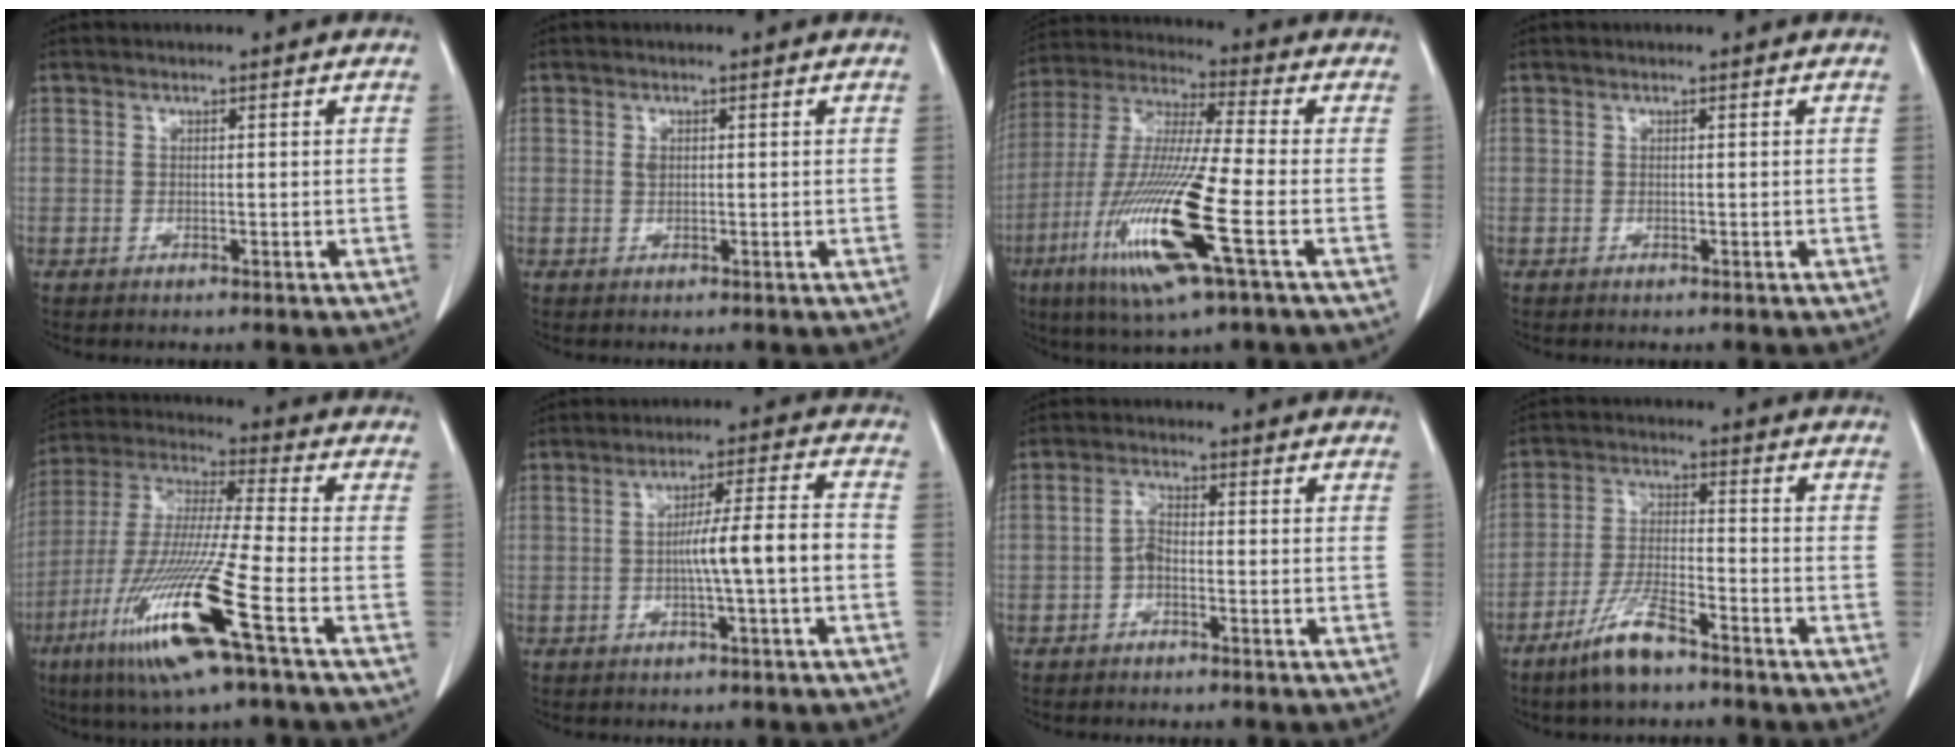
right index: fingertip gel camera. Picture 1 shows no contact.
{"total": 0.9, "force": [0.3, 0.6, 0.7], "torque": [-0.013, -0.001, 0.005]}
{"total": 17.7, "force": [-6.1, 0.7, 16.6], "torque": [-0.354, -0.025, -0.119]}
{"total": 0.0}
{"total": 17.9, "force": [-7.9, -0.2, 16.1], "torque": [-0.349, -0.036, -0.153]}
{"total": 7.8, "force": [-1.3, -0.3, 7.7], "torque": [-0.124, 0.013, -0.021]}
{"total": 2.4, "force": [-0.8, 1.0, 2.0], "torque": [-0.039, 0.005, -0.016]}
{"total": 7.6, "force": [-5.6, 1.4, 5.0], "torque": [-0.107, -0.011, -0.109]}